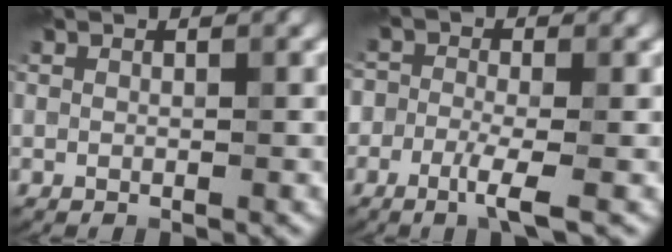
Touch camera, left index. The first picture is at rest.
{"total": 2.7, "force": [-1.4, 0.8, 2.1], "torque": [-0.041, 0.001, -0.035]}